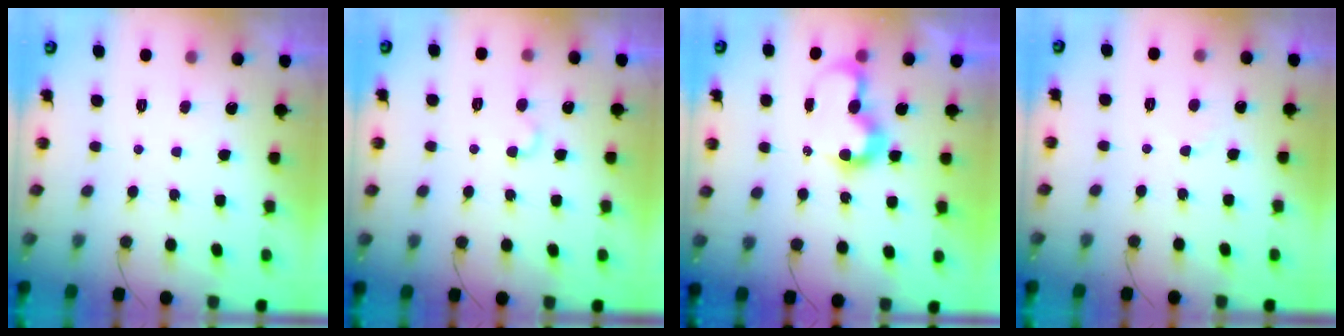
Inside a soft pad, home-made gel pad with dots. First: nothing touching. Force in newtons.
{"total": 4.4, "press": 4.3, "slide": 0.5}
{"total": 8.1, "press": 8.1, "slide": 0.1}
{"total": 2.4, "press": 2.4, "slide": 0.2}